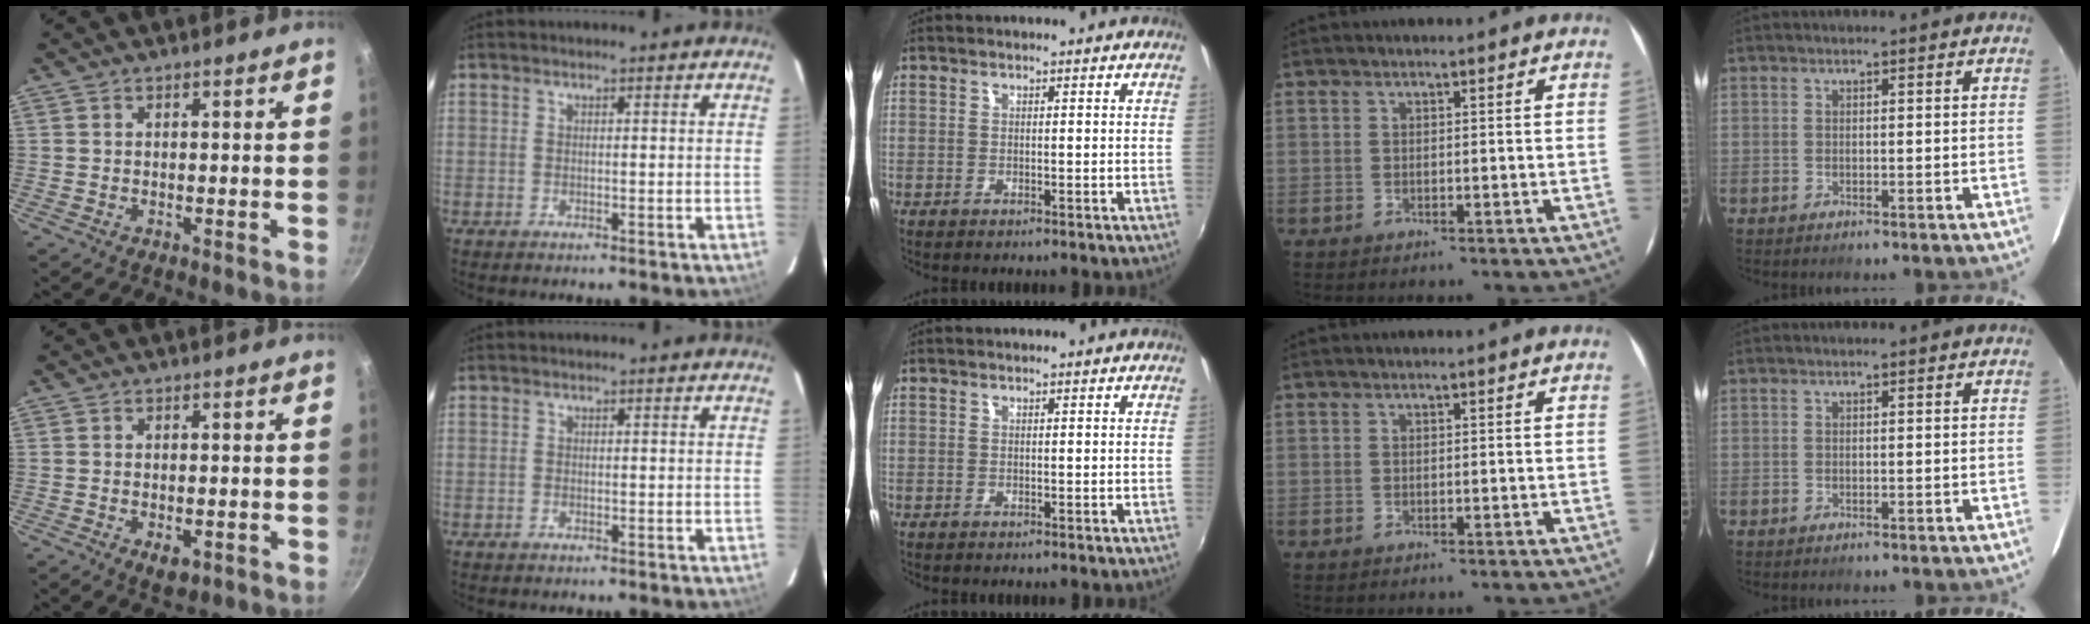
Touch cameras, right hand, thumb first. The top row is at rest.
{"thumb": {"total": 3.4, "force": [-1.1, 1.9, 2.7], "torque": [-0.034, -0.004, -0.012]}, "index": {"total": 0.6, "force": [-0.5, 0.4, 0.2], "torque": [-0.004, 0.002, -0.008]}}